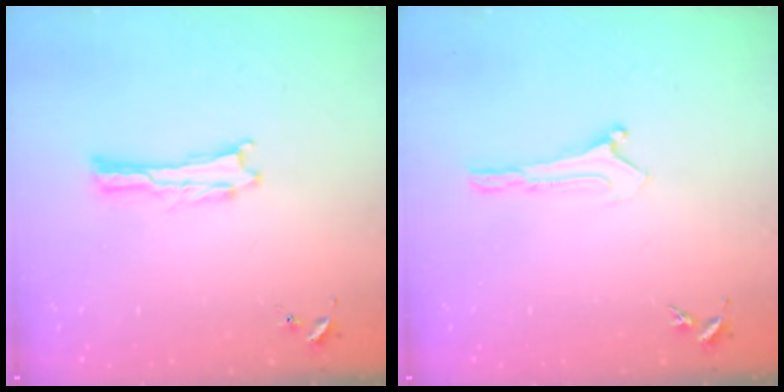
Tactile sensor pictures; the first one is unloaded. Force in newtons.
{"total": 0.0}